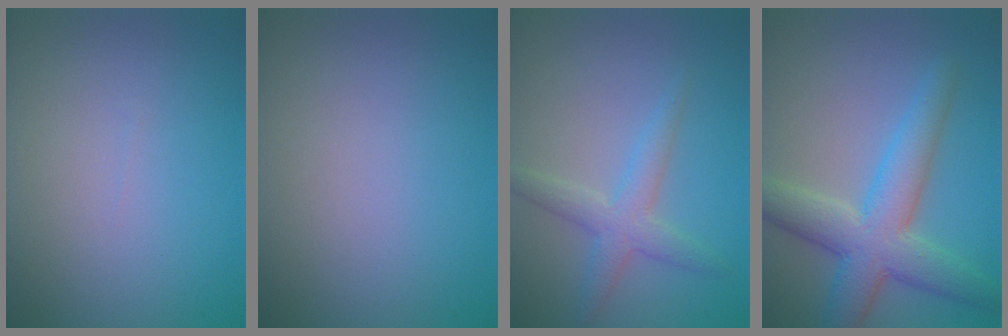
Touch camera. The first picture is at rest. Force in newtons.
{"total": 0.0}
{"total": 2.9, "press": 2.9, "slide": 0.3}
{"total": 6.5, "press": 6.5, "slide": 0.1}